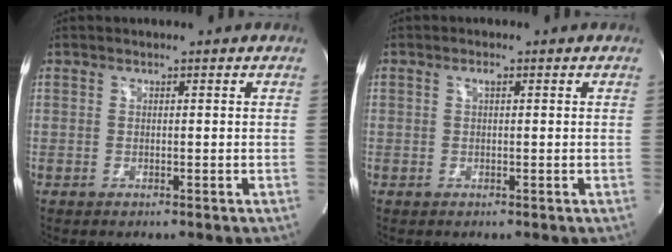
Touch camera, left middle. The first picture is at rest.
{"total": 0.9, "force": [0.3, 0.2, 0.8], "torque": [-0.016, 0.004, 0.005]}